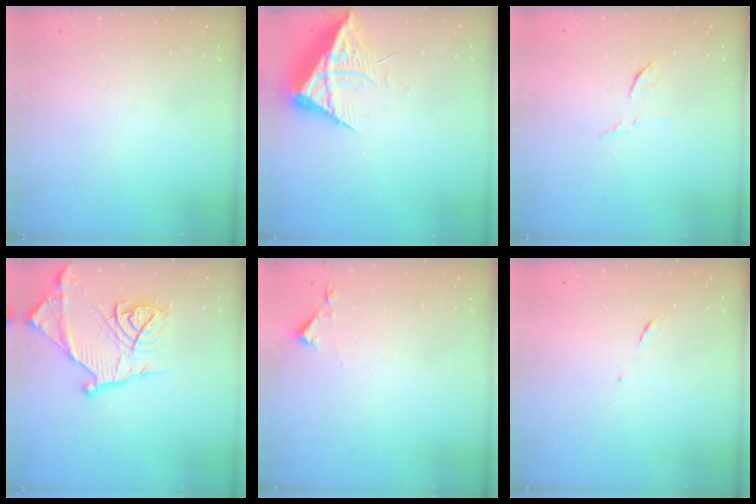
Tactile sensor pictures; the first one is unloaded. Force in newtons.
{"total": 13.1, "press": 13.1, "slide": 0.9}
{"total": 6.7, "press": 6.7, "slide": 0.3}
{"total": 18.7, "press": 18.6, "slide": 1.4}
{"total": 2.9, "press": 2.9, "slide": 0.5}
{"total": 5.1, "press": 5.1, "slide": 0.4}